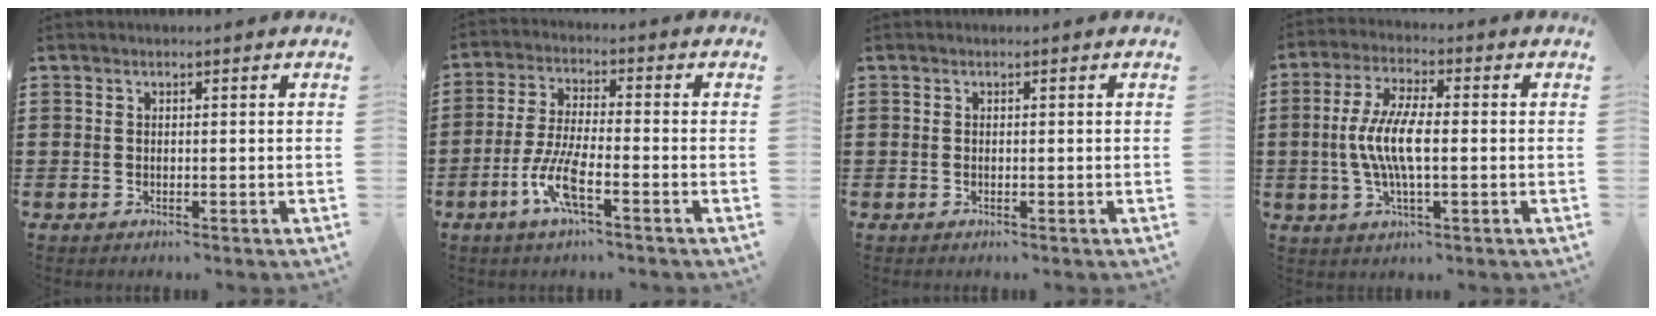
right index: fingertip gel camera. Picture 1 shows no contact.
{"total": 7.4, "force": [-3.6, 1.5, 6.3], "torque": [-0.149, -0.014, -0.072]}
{"total": 0.0}
{"total": 7.7, "force": [-0.8, 2.2, 7.3], "torque": [-0.163, -0.010, -0.023]}